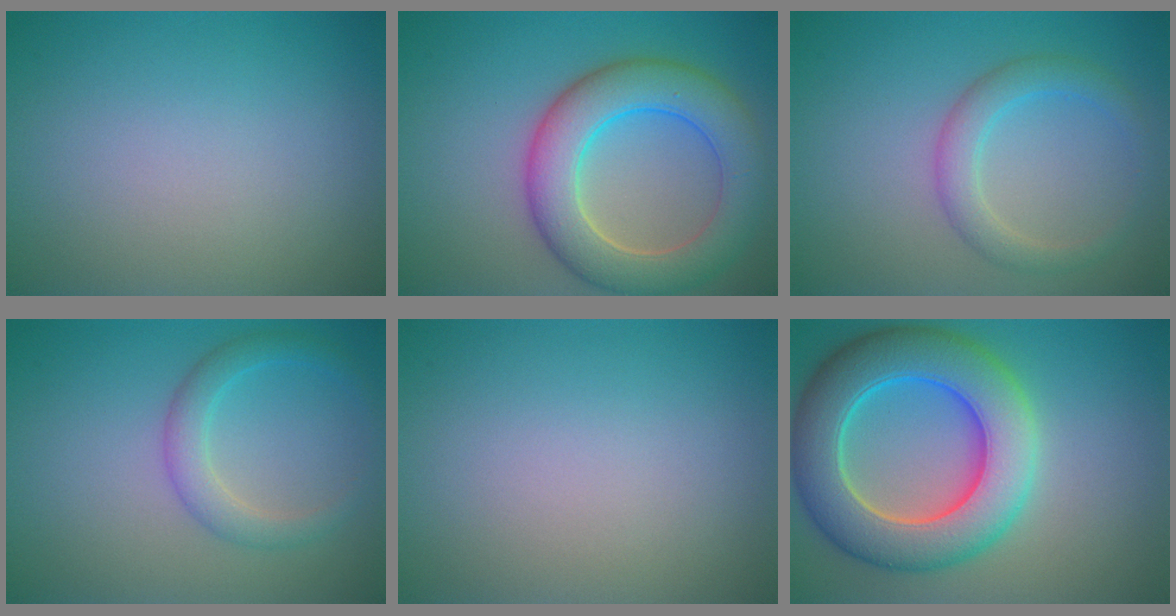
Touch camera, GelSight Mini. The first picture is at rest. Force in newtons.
{"total": 7.8, "press": 7.8, "slide": 0.6}
{"total": 2.9, "press": 2.9, "slide": 0.2}
{"total": 2.7, "press": 2.7, "slide": 0.1}
{"total": 0.0}
{"total": 10.1, "press": 10.1, "slide": 0.3}